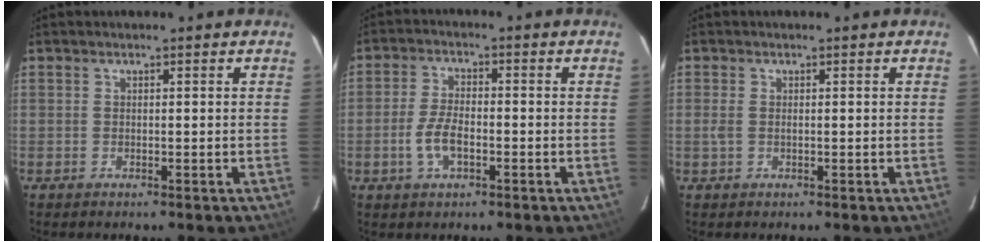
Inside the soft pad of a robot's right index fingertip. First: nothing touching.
{"total": 5.2, "force": [-1.8, 2.6, 4.2], "torque": [-0.090, -0.002, -0.031]}
{"total": 1.6, "force": [-0.1, 0.7, 1.4], "torque": [-0.033, -0.002, -0.003]}